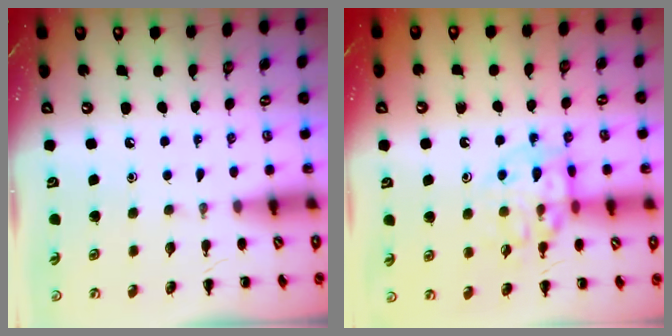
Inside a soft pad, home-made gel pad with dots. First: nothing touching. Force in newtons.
{"total": 12.3, "press": 12.2, "slide": 1.3}